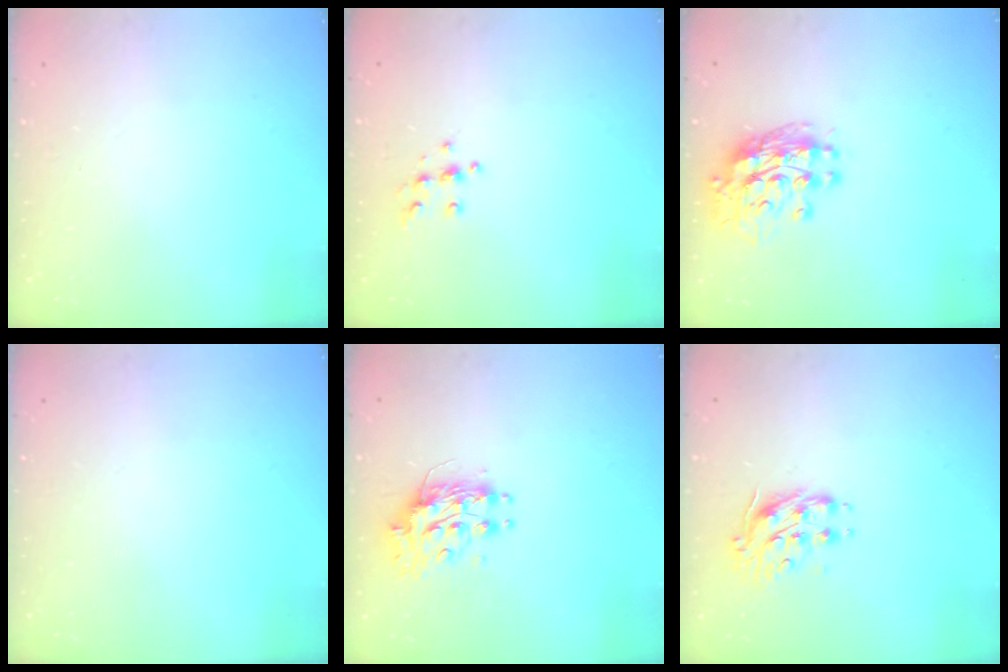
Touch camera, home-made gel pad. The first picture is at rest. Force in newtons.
{"total": 5.6, "press": 5.6, "slide": 0.5}
{"total": 12.7, "press": 12.6, "slide": 1.1}
{"total": 0.0}
{"total": 10.4, "press": 10.4, "slide": 0.6}
{"total": 8.6, "press": 8.5, "slide": 0.9}